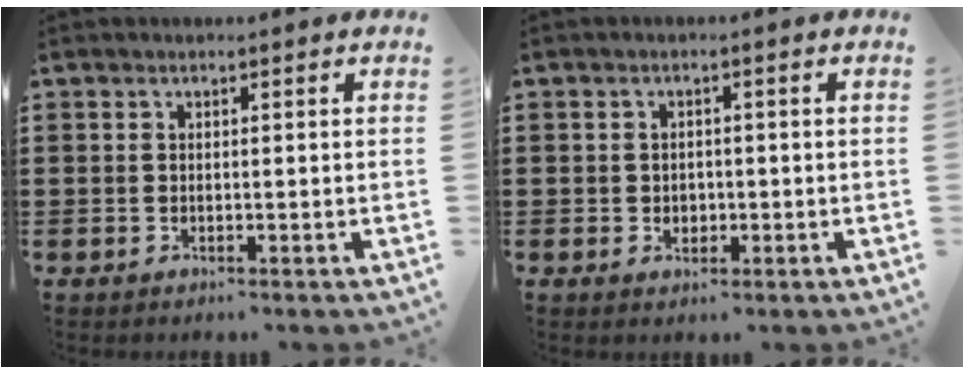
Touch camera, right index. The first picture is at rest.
{"total": 1.4, "force": [-0.1, 1.3, 0.6], "torque": [-0.014, 0.007, -0.005]}